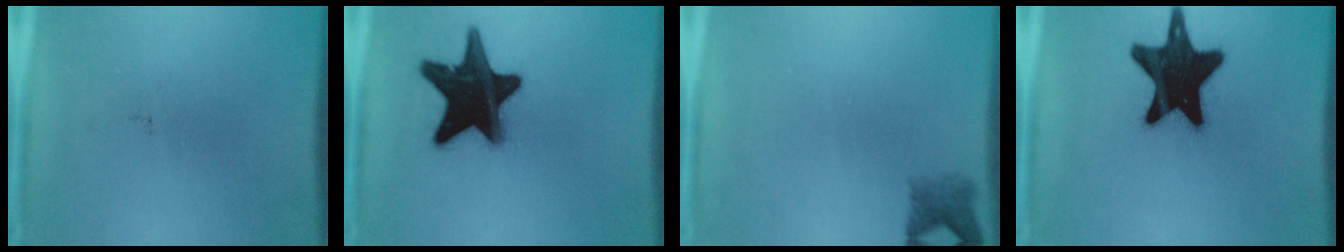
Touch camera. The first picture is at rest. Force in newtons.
{"total": 19.9}
{"total": 2.4}
{"total": 20.1}